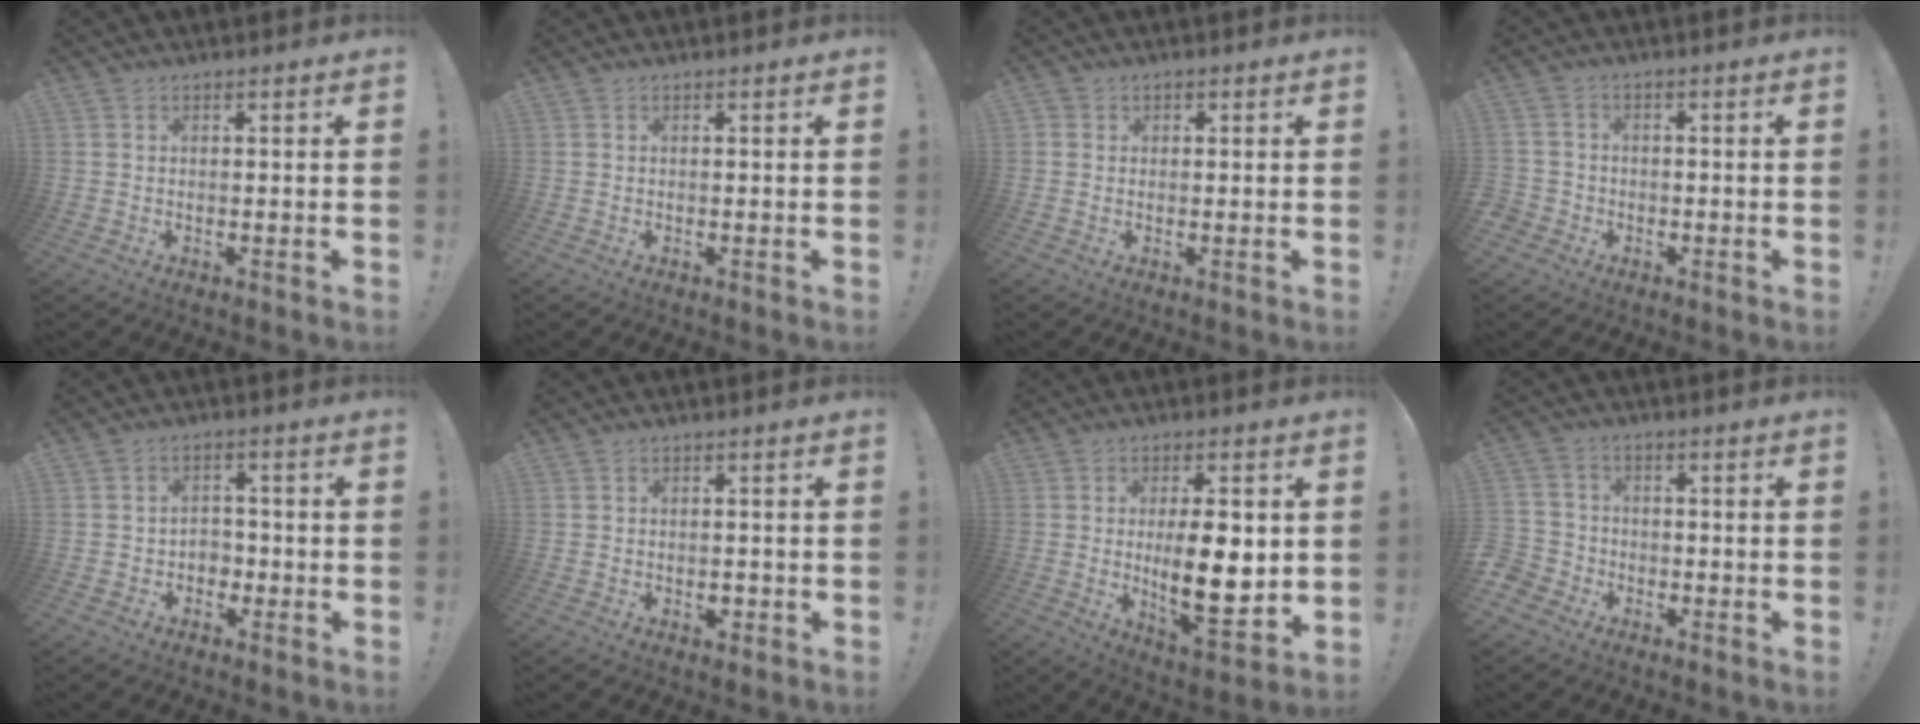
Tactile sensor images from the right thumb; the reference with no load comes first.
{"total": 0.0}
{"total": 1.3, "force": [0.0, 1.3, 0.3], "torque": [0.001, 0.002, -0.001]}
{"total": 3.5, "force": [-1.4, 3.0, 1.1], "torque": [-0.030, 0.009, -0.026]}
{"total": 4.1, "force": [-0.8, 3.7, 1.6], "torque": [-0.029, 0.002, -0.014]}
{"total": 1.9, "force": [-1.0, 1.3, 1.0], "torque": [-0.008, 0.002, -0.017]}
{"total": 16.3, "force": [0.5, 6.4, 15.0], "torque": [-0.226, -0.016, 0.008]}
{"total": 5.2, "force": [-2.9, 4.2, 1.1], "torque": [-0.032, 0.024, -0.056]}